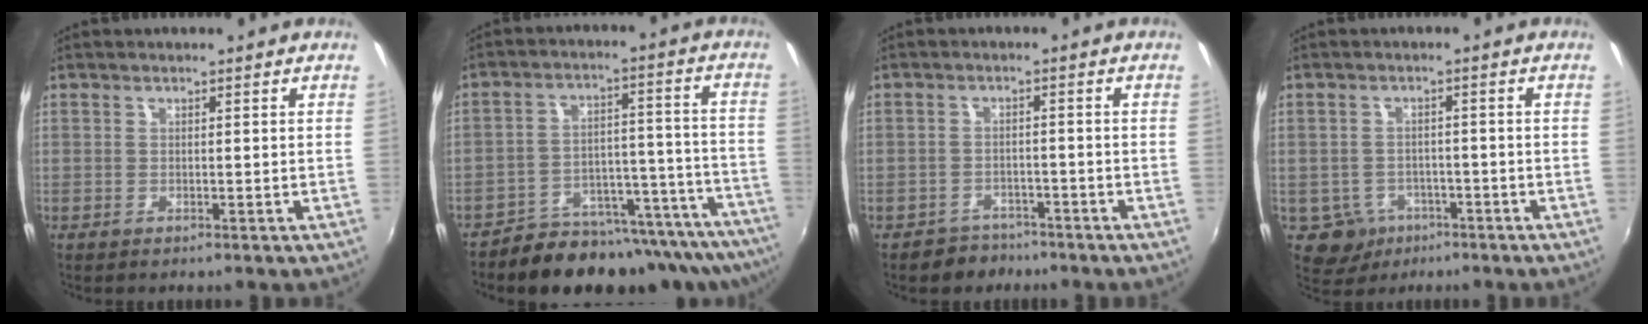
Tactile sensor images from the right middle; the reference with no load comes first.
{"total": 20.0, "force": [-17.6, 6.4, 6.9], "torque": [-0.107, 0.018, -0.223]}
{"total": 4.3, "force": [-3.4, 2.7, 0.0], "torque": [-0.012, 0.010, -0.054]}
{"total": 6.0, "force": [-3.0, 5.0, 1.4], "torque": [-0.041, 0.001, -0.036]}